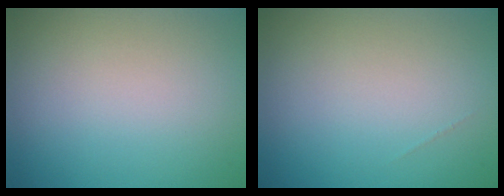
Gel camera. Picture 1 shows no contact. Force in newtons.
{"total": 0.0}